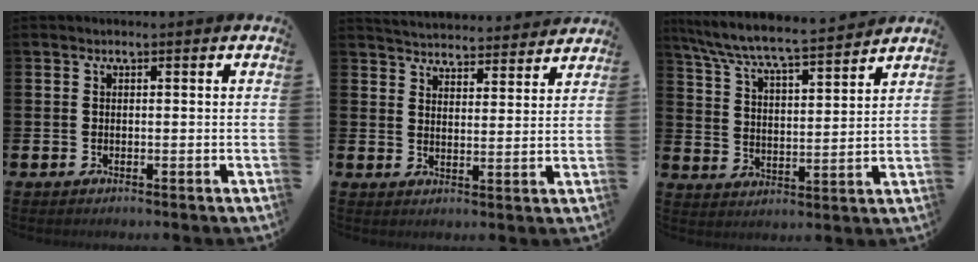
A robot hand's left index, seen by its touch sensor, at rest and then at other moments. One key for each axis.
{"total": 4.8, "fx": 4.8, "fy": 0.5, "fz": -0.1, "tx": -0.014, "ty": -0.038, "tz": 0.084}
{"total": 7.2, "fx": 6.8, "fy": 0.2, "fz": 2.3, "tx": -0.077, "ty": -0.051, "tz": 0.115}